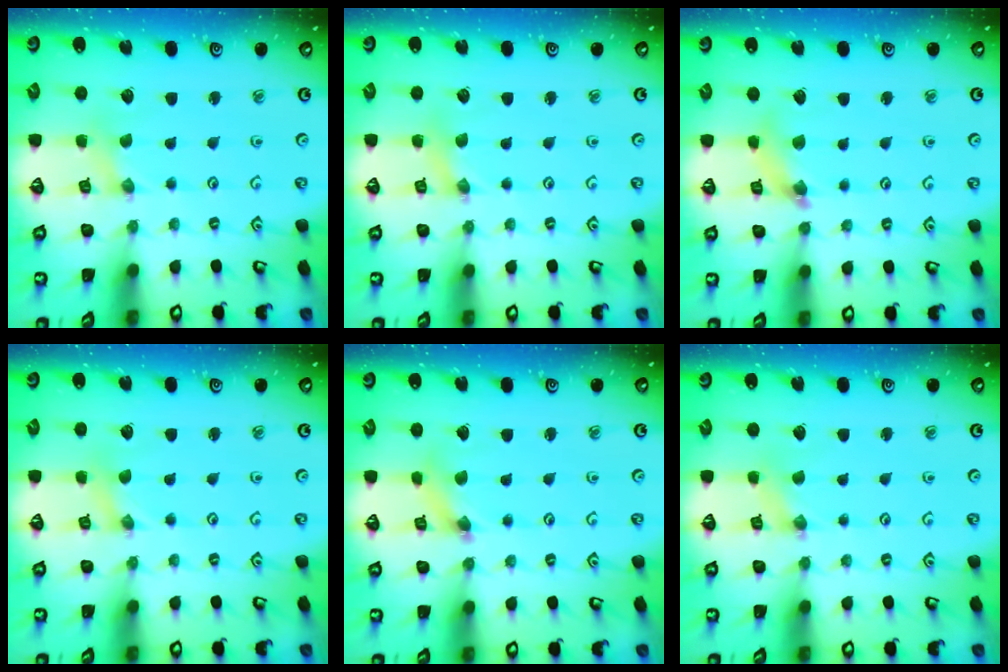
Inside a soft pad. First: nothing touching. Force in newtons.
{"total": 1.2, "press": 1.1, "slide": 0.3}
{"total": 5.9, "press": 5.9, "slide": 0.7}
{"total": 0.0}
{"total": 2.5, "press": 2.5, "slide": 0.1}
{"total": 0.0}